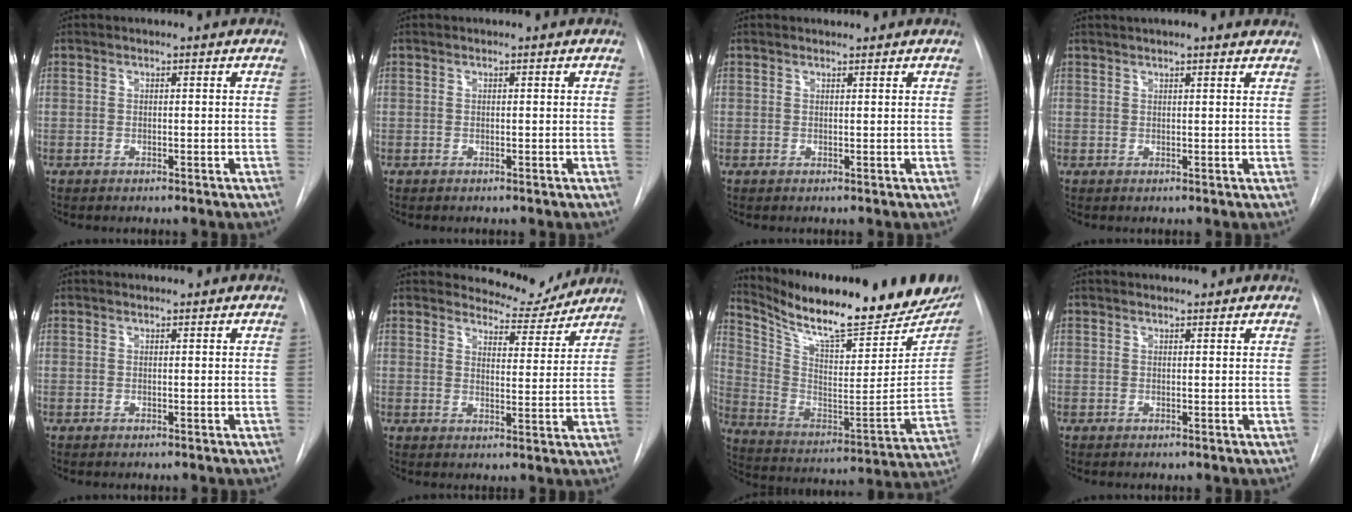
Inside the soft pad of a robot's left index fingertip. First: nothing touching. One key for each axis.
{"total": 0.0}
{"total": 1.1, "fx": 1.0, "fy": 0.2, "fz": 0.1, "tx": -0.009, "ty": 0.008, "tz": 0.019}
{"total": 8.5, "fx": 7.5, "fy": 1.4, "fz": 3.6, "tx": -0.049, "ty": 0.026, "tz": 0.085}
{"total": 0.7, "fx": 0.7, "fy": 0.1, "fz": 0.1, "tx": -0.006, "ty": 0.008, "tz": 0.013}
{"total": 6.8, "fx": 6.6, "fy": 1.6, "fz": -0.3, "tx": 0.008, "ty": -0.018, "tz": 0.085}
{"total": 27.3, "fx": 22.6, "fy": 5.8, "fz": 14.2, "tx": -0.234, "ty": -0.048, "tz": 0.324}
{"total": 1.8, "fx": 1.7, "fy": 0.4, "fz": 0.4, "tx": -0.010, "ty": 0.013, "tz": 0.024}